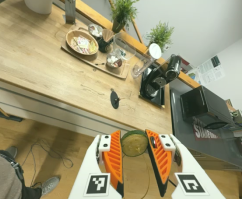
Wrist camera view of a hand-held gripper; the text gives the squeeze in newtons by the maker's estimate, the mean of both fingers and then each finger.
{"total": 9.8, "left": 10.1, "right": 9.5}